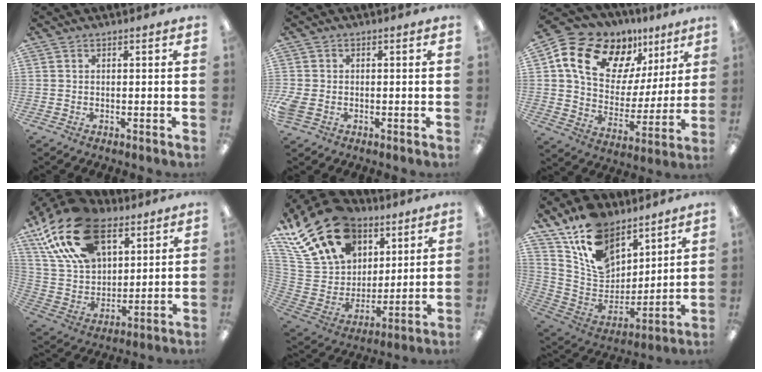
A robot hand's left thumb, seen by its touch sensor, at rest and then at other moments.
{"total": 3.7, "force": [-1.0, 2.7, 2.2], "torque": [-0.056, 0.000, -0.022]}
{"total": 18.6, "force": [10.8, 12.0, 9.2], "torque": [-0.169, -0.044, 0.198]}
{"total": 23.2, "force": [13.2, 13.4, 13.7], "torque": [-0.264, -0.048, 0.241]}
{"total": 22.5, "force": [13.7, 14.9, 10.0], "torque": [-0.210, -0.059, 0.263]}
{"total": 16.0, "force": [10.6, 9.8, 6.9], "torque": [-0.137, -0.059, 0.205]}